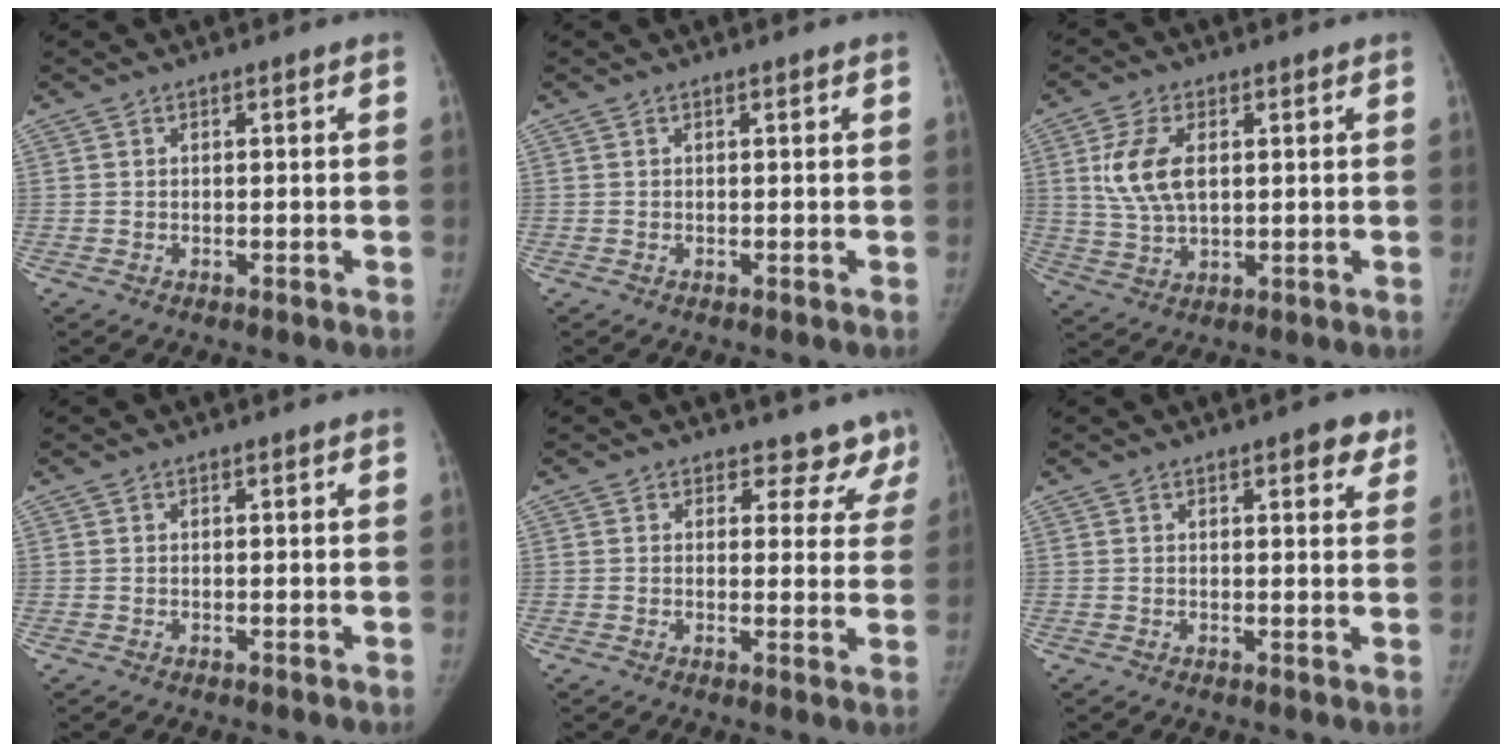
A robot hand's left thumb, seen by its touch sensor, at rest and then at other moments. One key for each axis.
{"total": 0.0}
{"total": 9.4, "fx": 2.2, "fy": 5.2, "fz": 7.5, "tx": -0.151, "ty": -0.006, "tz": 0.046}
{"total": 0.0}
{"total": 7.0, "fx": 6.0, "fy": 3.5, "fz": 0.5, "tx": 0.043, "ty": -0.030, "tz": 0.047}
{"total": 4.2, "fx": 2.6, "fy": 1.4, "fz": 3.0, "tx": -0.020, "ty": -0.010, "tz": 0.027}